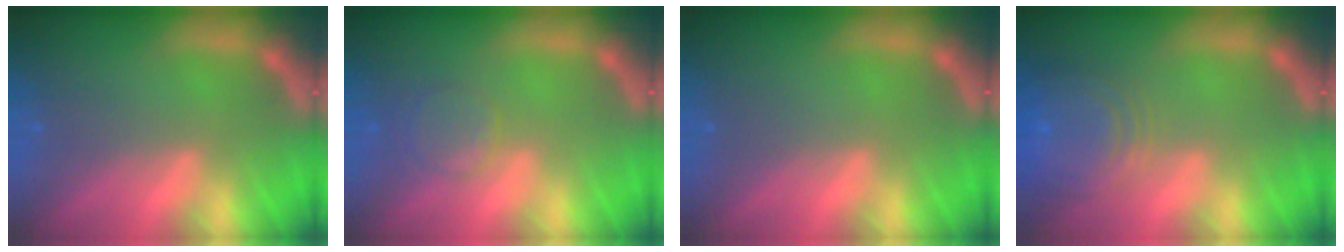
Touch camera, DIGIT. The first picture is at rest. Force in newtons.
{"total": 2.9}
{"total": 0.0}
{"total": 8.5}